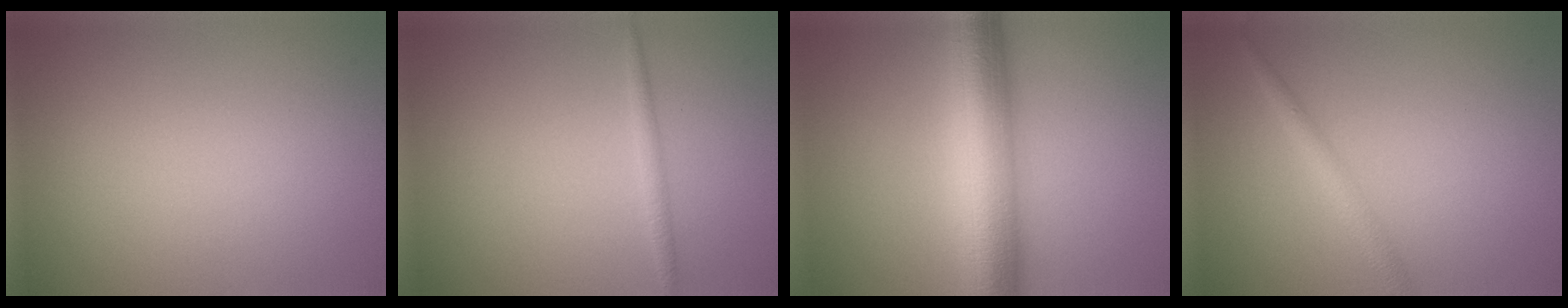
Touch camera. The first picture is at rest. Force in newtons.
{"total": 1.1, "press": 1.1, "slide": 0.1}
{"total": 8.9, "press": 8.9, "slide": 0.2}
{"total": 2.1, "press": 2.1, "slide": 0.1}